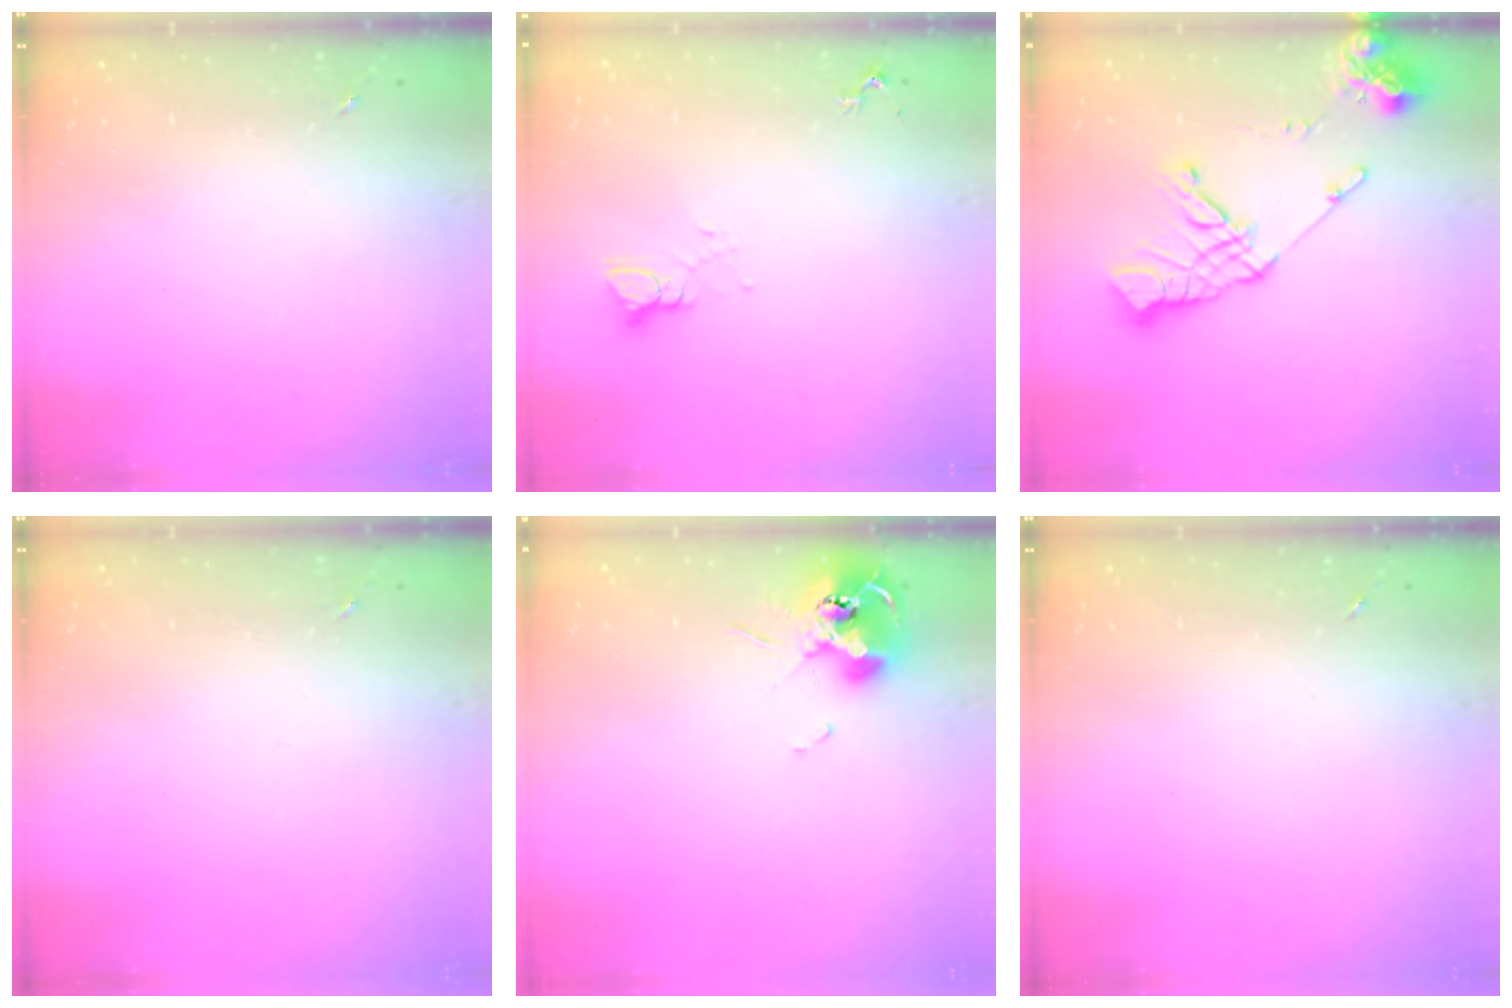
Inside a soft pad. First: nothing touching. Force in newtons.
{"total": 3.2, "press": 3.2, "slide": 0.2}
{"total": 14.4, "press": 14.3, "slide": 1.9}
{"total": 0.0}
{"total": 11.7, "press": 11.7, "slide": 0.9}
{"total": 0.0}